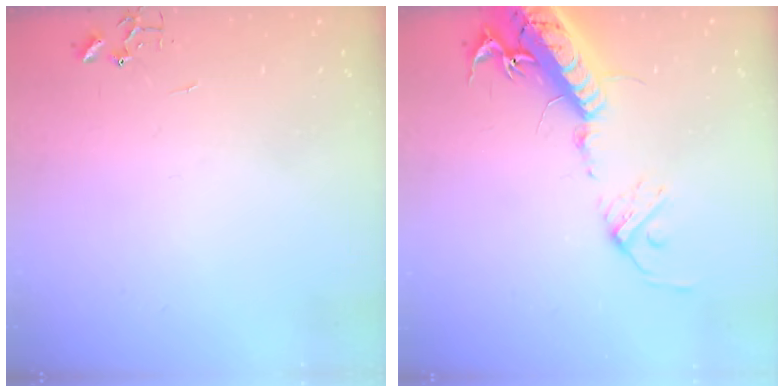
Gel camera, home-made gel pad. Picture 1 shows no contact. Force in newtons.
{"total": 20.6, "press": 20.2, "slide": 4.3}